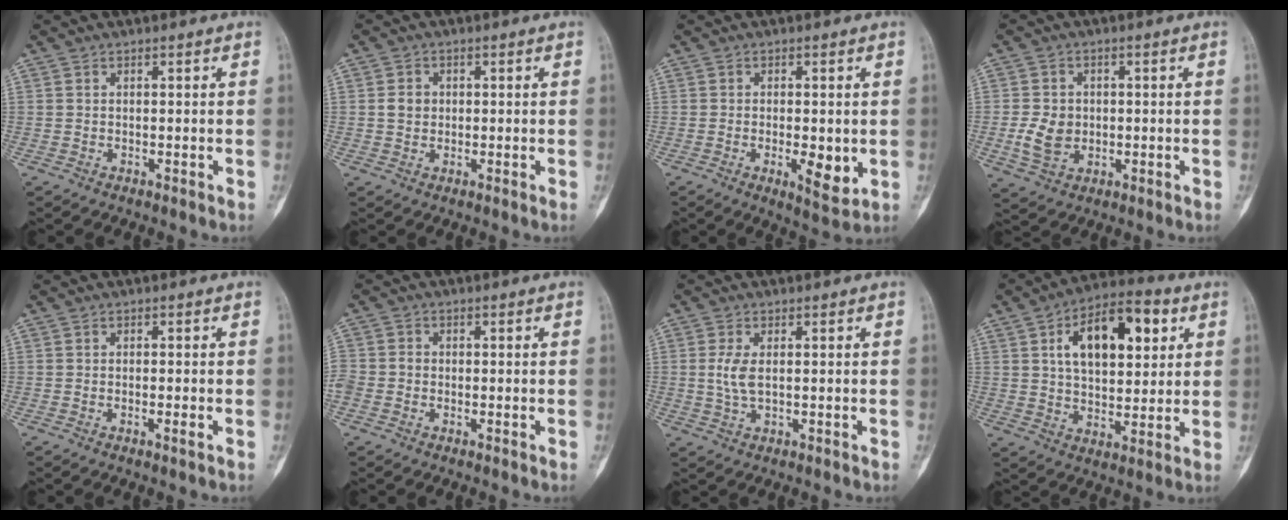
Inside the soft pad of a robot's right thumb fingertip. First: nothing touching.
{"total": 2.5, "force": [0.2, 2.2, 1.2], "torque": [-0.012, 0.005, 0.004]}
{"total": 6.1, "force": [-1.0, 2.4, 5.6], "torque": [-0.081, -0.013, -0.011]}
{"total": 6.4, "force": [-0.6, 5.1, 3.8], "torque": [-0.058, -0.001, -0.005]}
{"total": 1.3, "force": [-0.5, 0.1, 1.2], "torque": [-0.025, 0.000, -0.008]}
{"total": 4.1, "force": [-1.1, 3.5, 1.9], "torque": [-0.042, 0.016, -0.021]}
{"total": 3.6, "force": [0.4, 1.5, 3.2], "torque": [-0.081, -0.003, 0.011]}
{"total": 16.8, "force": [5.6, 8.9, 13.1], "torque": [-0.175, 0.002, 0.087]}